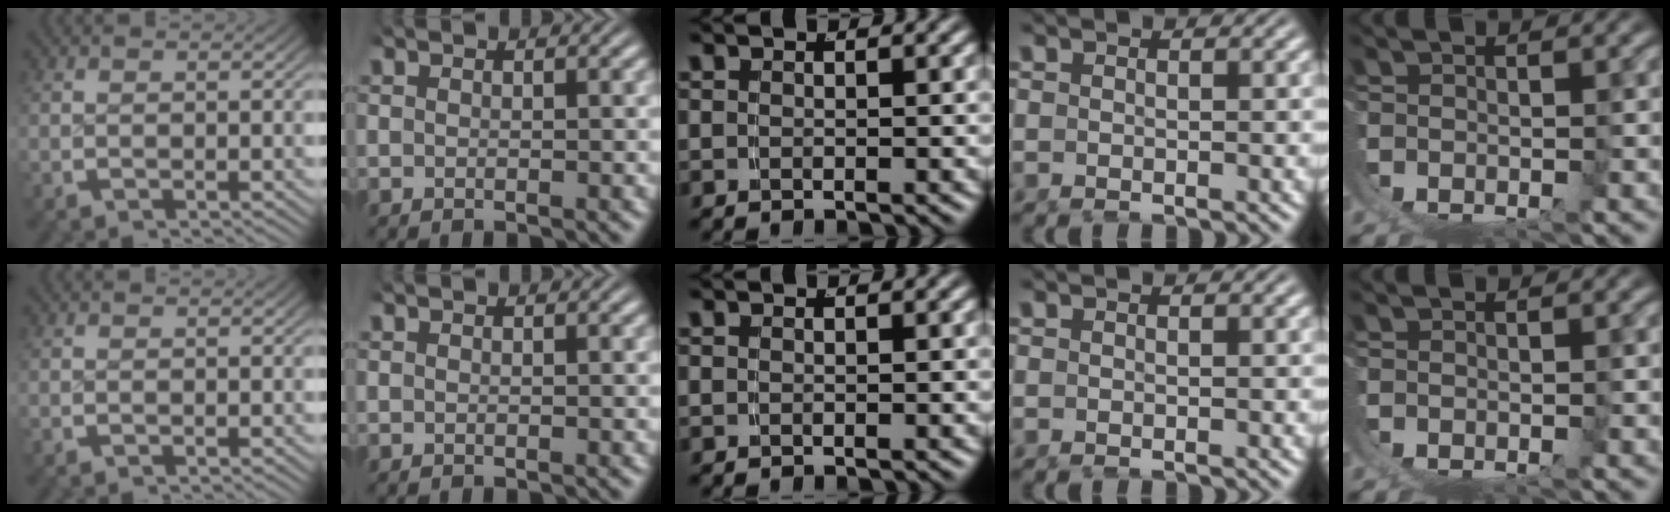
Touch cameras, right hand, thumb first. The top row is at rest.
{}